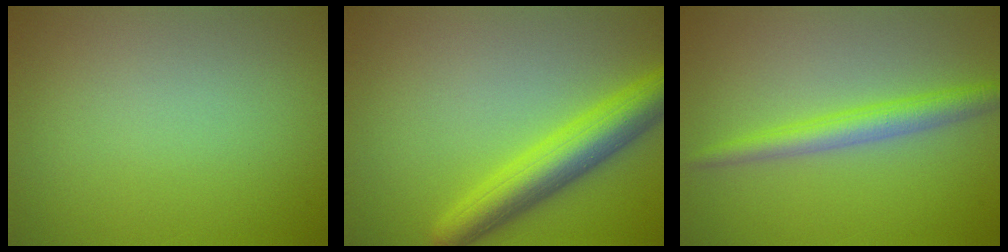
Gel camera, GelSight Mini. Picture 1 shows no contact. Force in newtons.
{"total": 5.8, "press": 5.8, "slide": 0.1}
{"total": 3.2, "press": 3.2, "slide": 0.1}